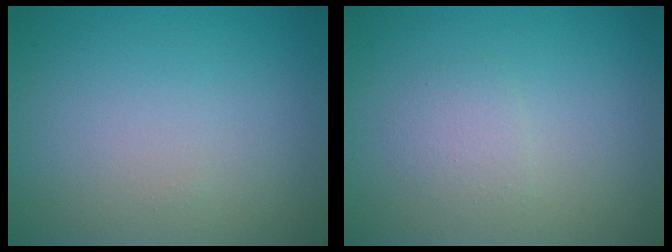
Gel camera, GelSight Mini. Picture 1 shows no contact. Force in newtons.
{"total": 1.4, "press": 1.4, "slide": 0.0}